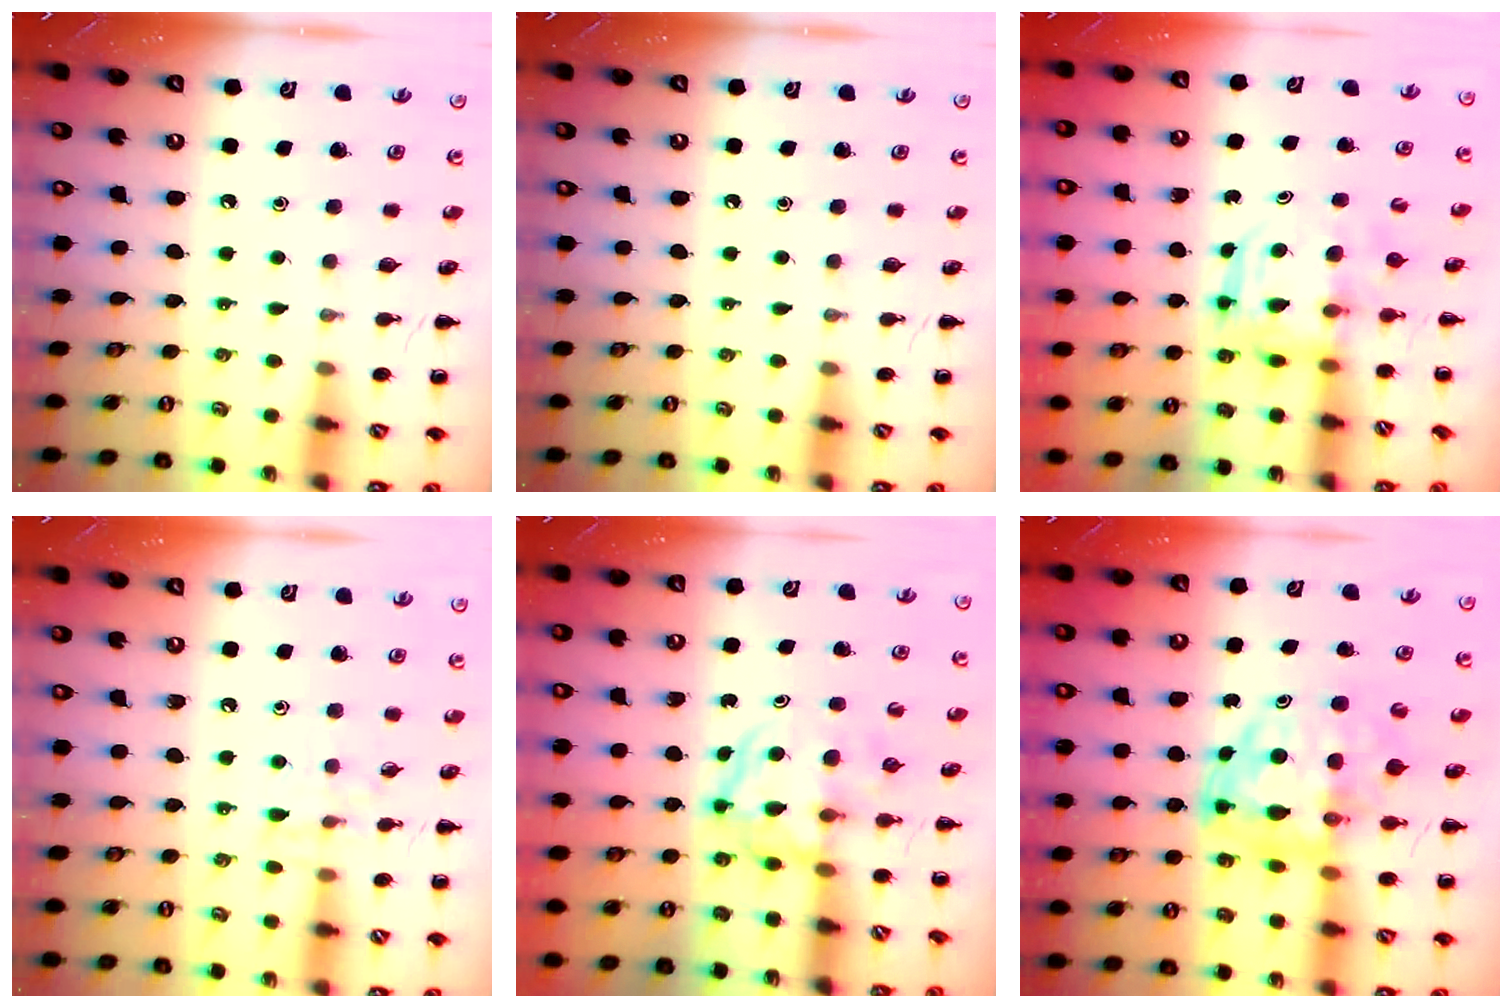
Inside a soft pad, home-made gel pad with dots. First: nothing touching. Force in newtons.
{"total": 0.0}
{"total": 3.1, "press": 3.1, "slide": 0.2}
{"total": 6.2, "press": 6.1, "slide": 0.8}
{"total": 3.8, "press": 3.7, "slide": 0.4}
{"total": 8.4, "press": 8.1, "slide": 2.3}